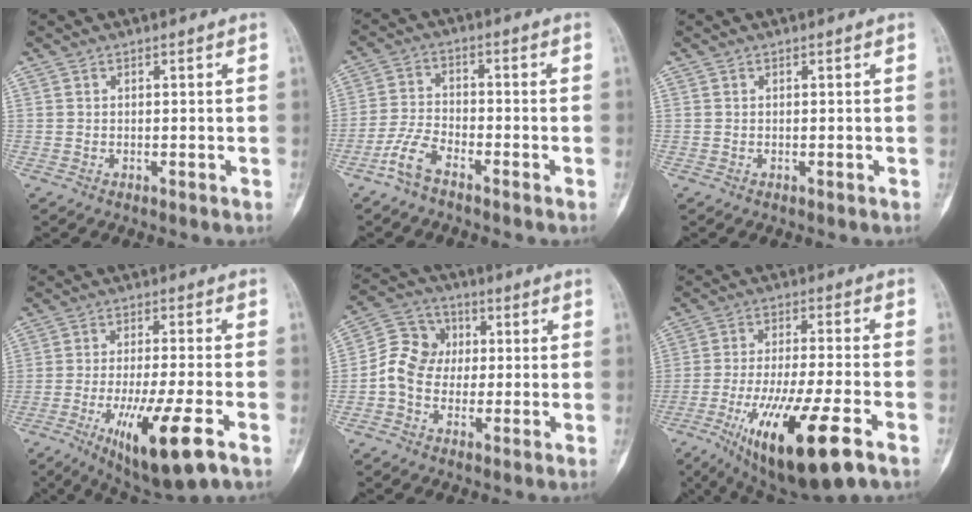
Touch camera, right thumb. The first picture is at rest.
{"total": 5.6, "force": [-3.9, 2.1, 3.4], "torque": [-0.077, 0.021, -0.083]}
{"total": 0.0}
{"total": 14.4, "force": [-6.3, 2.5, 12.7], "torque": [-0.233, -0.004, -0.096]}
{"total": 9.2, "force": [-0.4, 7.8, 4.8], "torque": [-0.067, 0.028, -0.021]}
{"total": 19.4, "force": [-9.2, 4.3, 16.6], "torque": [-0.309, -0.001, -0.146]}